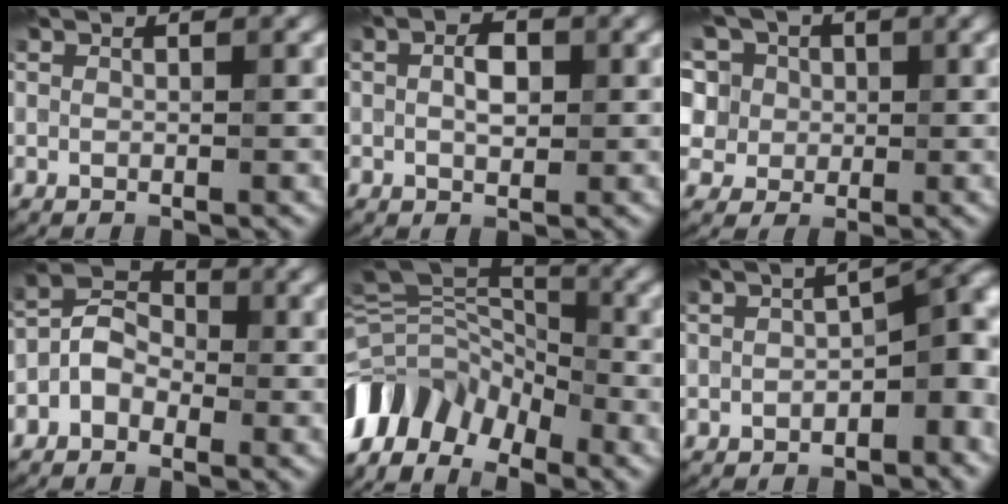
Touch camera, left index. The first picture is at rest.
{"total": 2.3, "force": [0.2, 1.3, 1.9], "torque": [-0.035, 0.002, 0.000]}
{"total": 12.6, "force": [6.3, 9.3, 5.7], "torque": [-0.136, 0.043, 0.081]}
{"total": 3.4, "force": [-1.4, 2.5, 1.7], "torque": [-0.025, 0.011, -0.038]}
{"total": 9.4, "force": [-5.3, 5.6, 5.3], "torque": [-0.103, 0.010, -0.120]}
{"total": 5.1, "force": [-1.0, 2.4, 4.4], "torque": [-0.044, 0.009, -0.022]}